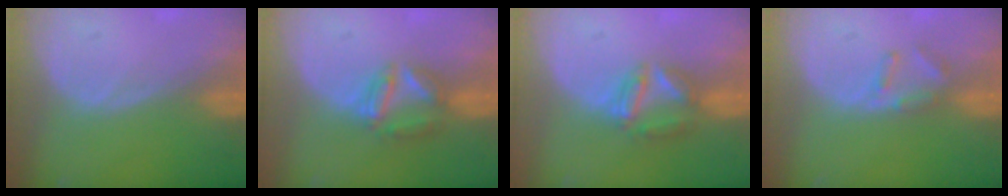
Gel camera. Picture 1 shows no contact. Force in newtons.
{"total": 6.1, "press": 5.5, "slide": 2.5}
{"total": 6.1, "press": 5.5, "slide": 2.5}
{"total": 2.8, "press": 2.7, "slide": 0.4}